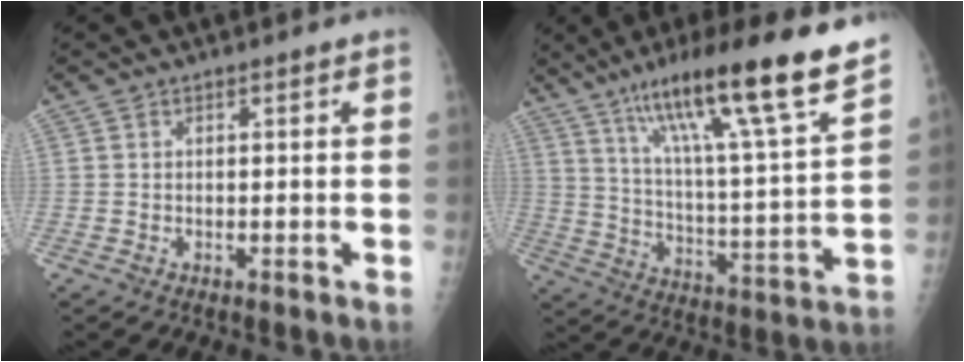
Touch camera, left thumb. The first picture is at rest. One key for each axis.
{"total": 22.7, "fx": 15.7, "fy": 1.6, "fz": 16.3, "tx": -0.242, "ty": -0.057, "tz": 0.257}